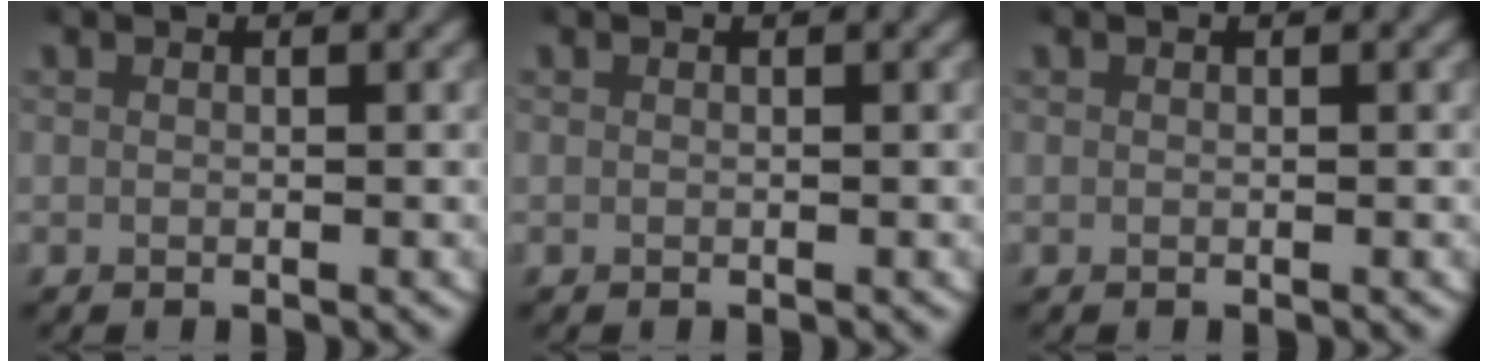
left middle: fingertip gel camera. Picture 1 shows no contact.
{"total": 0.0}
{"total": 0.0}